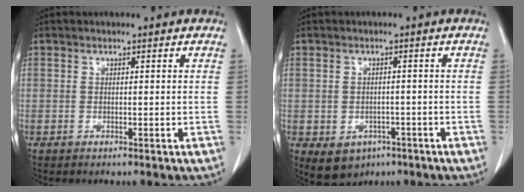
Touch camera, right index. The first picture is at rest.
{"total": 5.7, "force": [-2.8, 4.5, 2.2], "torque": [-0.033, 0.002, -0.030]}